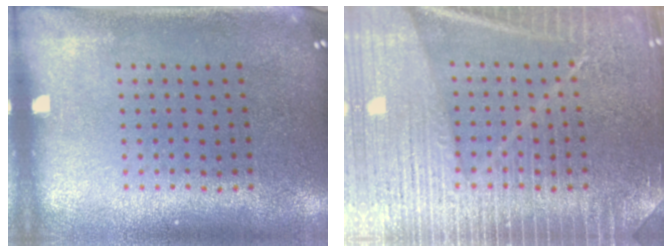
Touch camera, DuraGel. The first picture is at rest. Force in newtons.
{"total": 6.8, "press": 6.7, "slide": 0.9}